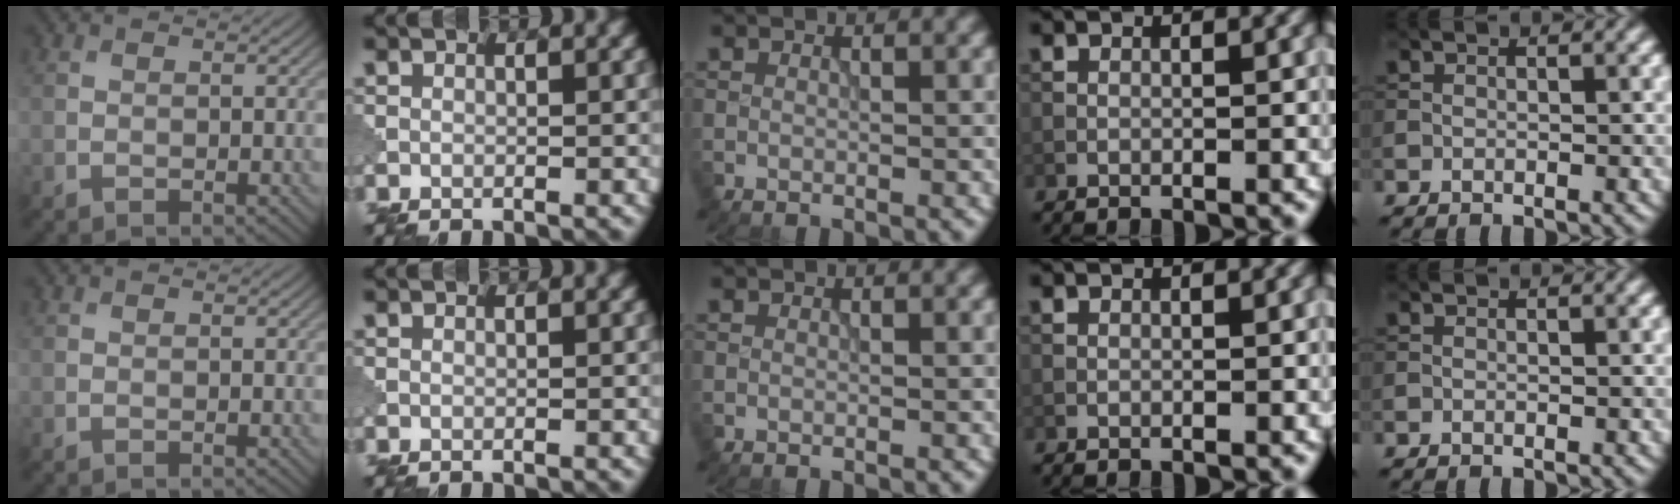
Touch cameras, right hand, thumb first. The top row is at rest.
{}